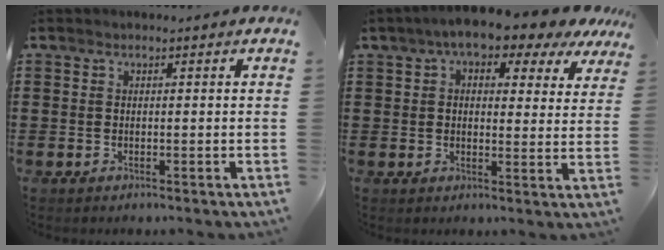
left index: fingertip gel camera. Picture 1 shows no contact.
{"total": 6.4, "force": [4.8, 1.8, 3.9], "torque": [-0.077, -0.015, 0.078]}